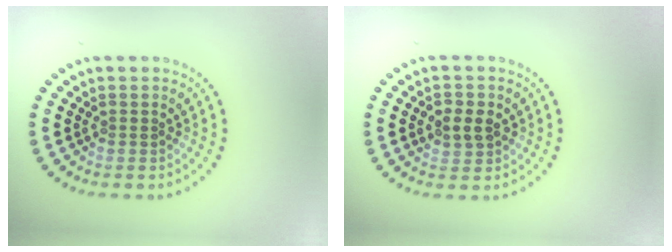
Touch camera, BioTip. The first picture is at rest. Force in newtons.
{"total": 2.4, "press": 2.4, "slide": 0.4}